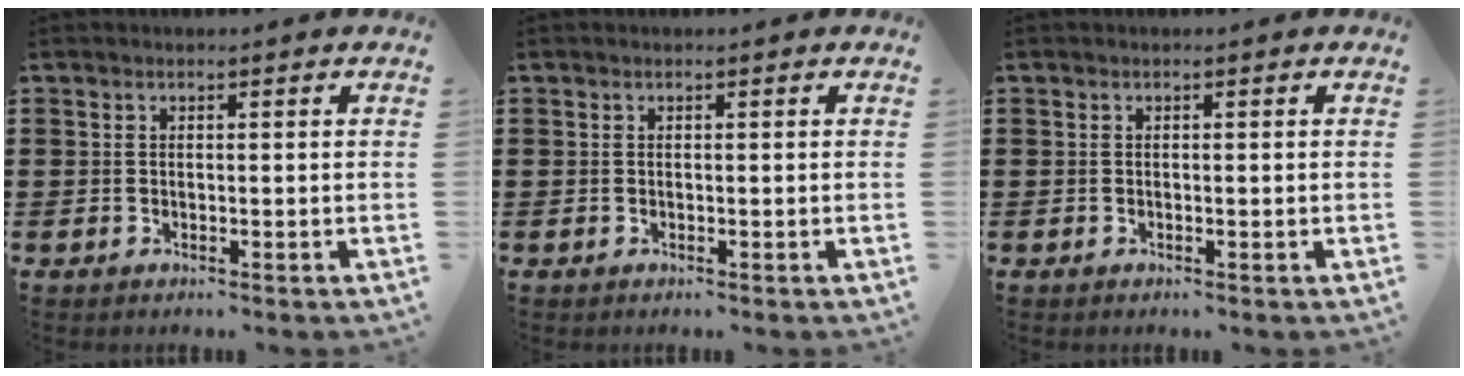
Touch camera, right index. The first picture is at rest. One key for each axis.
{"total": 0.0}
{"total": 0.0}